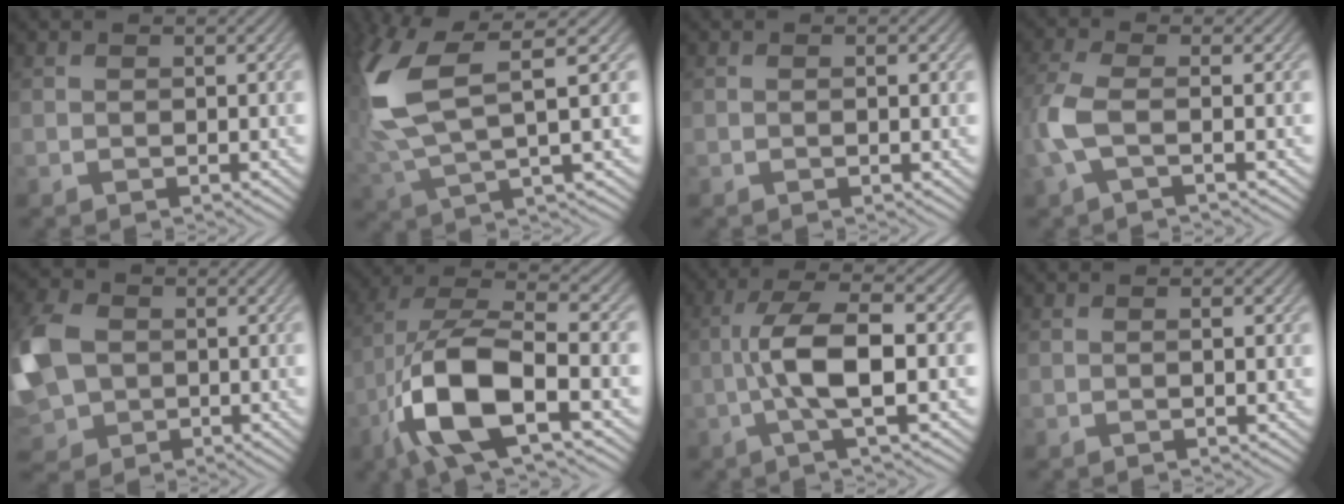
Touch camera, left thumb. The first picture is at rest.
{"total": 10.5, "force": [2.4, 3.6, 9.5], "torque": [-0.226, 0.005, 0.045]}
{"total": 0.7, "force": [0.0, 0.1, 0.7], "torque": [-0.010, -0.001, 0.000]}
{"total": 4.9, "force": [-1.1, 1.6, 4.5], "torque": [-0.115, -0.001, -0.031]}
{"total": 11.3, "force": [-0.2, 8.6, 7.4], "torque": [-0.219, -0.014, -0.008]}
{"total": 14.2, "force": [-5.6, 5.7, 11.8], "torque": [-0.245, -0.010, -0.107]}
{"total": 8.6, "force": [-1.2, 2.2, 8.2], "torque": [-0.150, 0.016, -0.032]}
{"total": 1.0, "force": [0.1, 0.1, 1.0], "torque": [-0.016, 0.000, 0.000]}